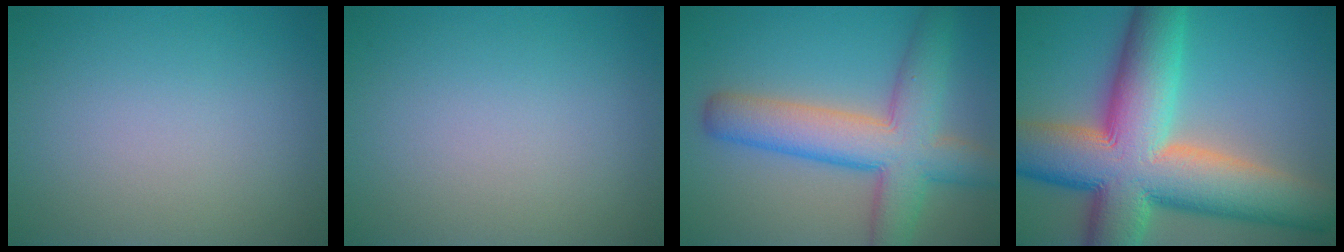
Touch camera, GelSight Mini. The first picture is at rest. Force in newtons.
{"total": 0.0}
{"total": 8.5, "press": 8.5, "slide": 0.2}
{"total": 16.4, "press": 16.3, "slide": 0.9}